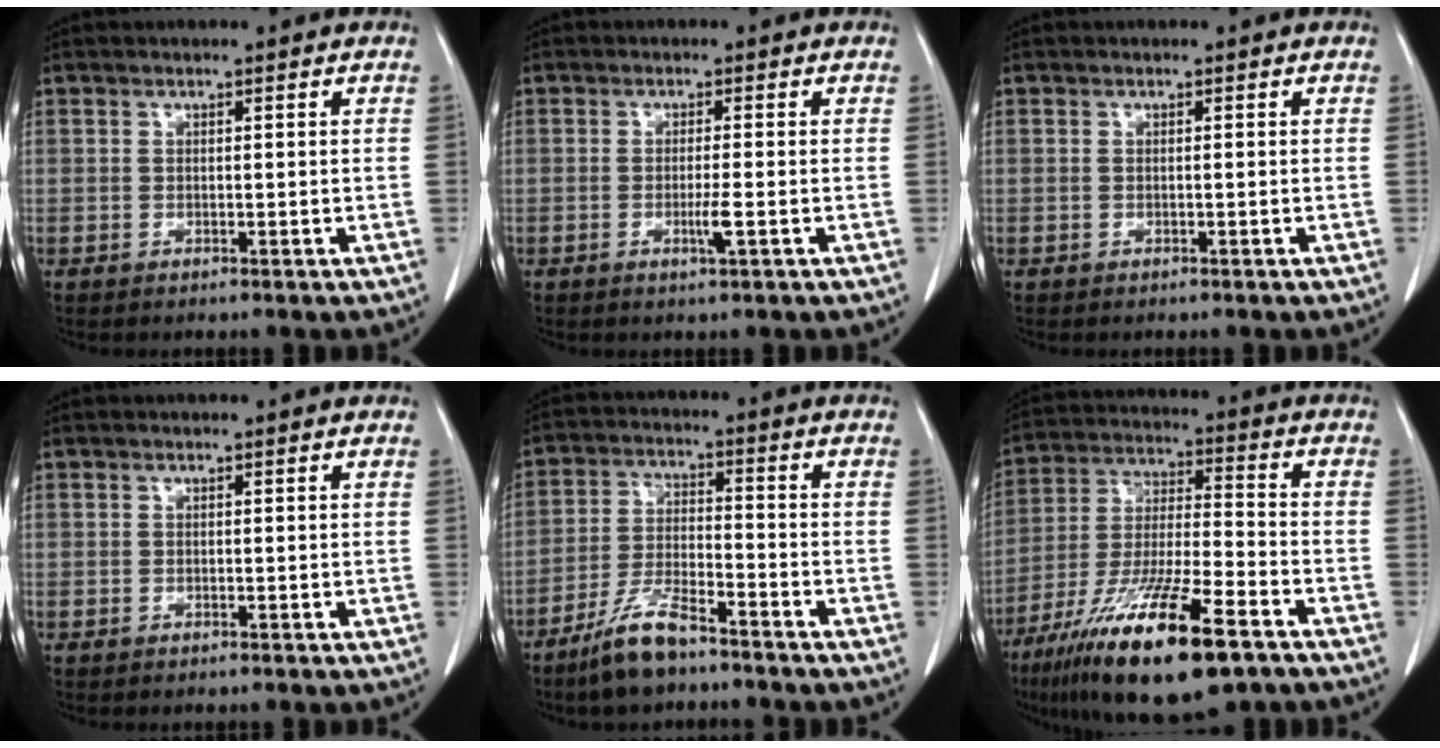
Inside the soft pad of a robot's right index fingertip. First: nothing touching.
{"total": 2.5, "force": [-0.8, -0.3, 2.4], "torque": [-0.046, -0.006, -0.013]}
{"total": 0.0}
{"total": 0.0}
{"total": 8.3, "force": [-6.4, 1.6, 4.9], "torque": [-0.106, -0.014, -0.125]}
{"total": 20.3, "force": [-12.3, 3.2, 15.8], "torque": [-0.293, -0.043, -0.217]}